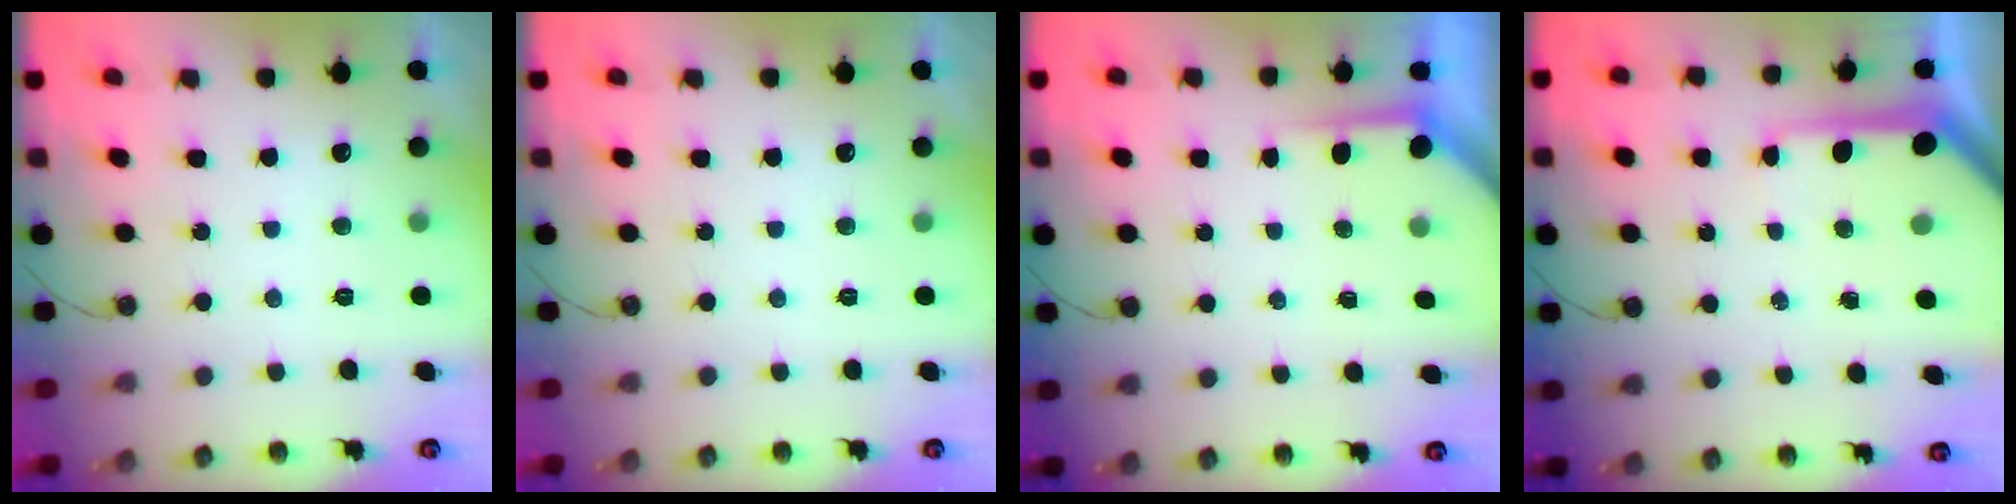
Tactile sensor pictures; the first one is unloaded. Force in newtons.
{"total": 0.0}
{"total": 3.5, "press": 3.5, "slide": 0.3}
{"total": 9.2, "press": 9.2, "slide": 1.0}